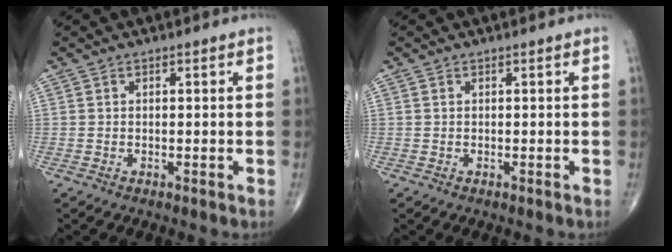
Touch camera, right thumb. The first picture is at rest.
{"total": 0.0}